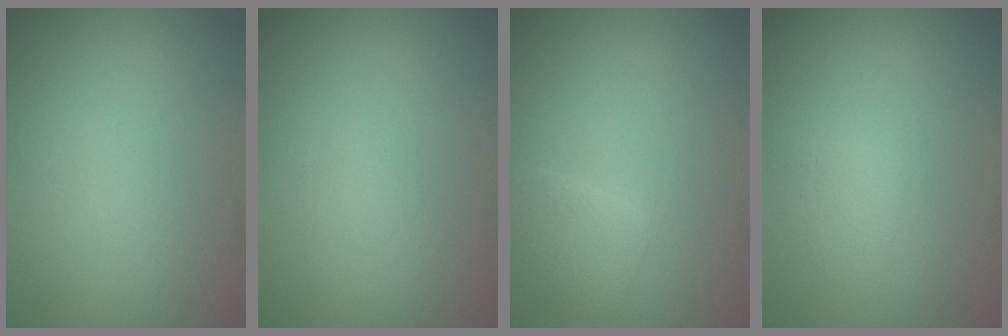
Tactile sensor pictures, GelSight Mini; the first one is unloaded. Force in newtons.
{"total": 0.0}
{"total": 1.7, "press": 1.7, "slide": 0.1}
{"total": 1.1, "press": 1.1, "slide": 0.0}